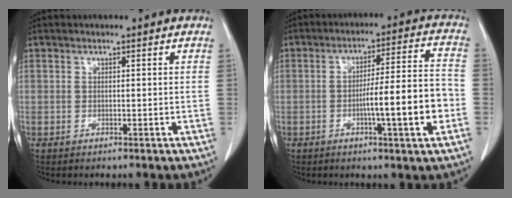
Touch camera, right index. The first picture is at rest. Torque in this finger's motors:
{"motor_torque": [1.65, -0.49, 0.82, 0.11]}